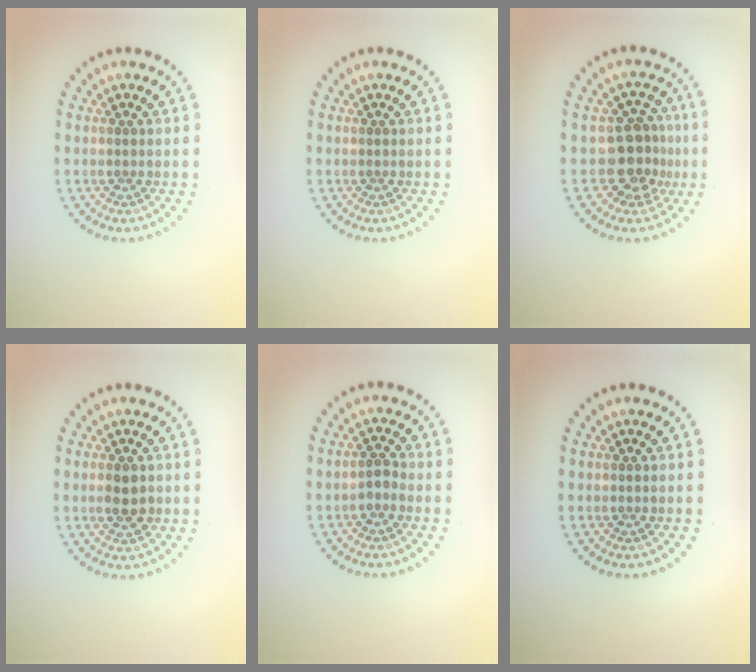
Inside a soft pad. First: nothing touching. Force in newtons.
{"total": 0.0}
{"total": 3.8, "press": 3.4, "slide": 1.7}
{"total": 2.2, "press": 2.2, "slide": 0.2}
{"total": 1.0, "press": 0.9, "slide": 0.5}
{"total": 0.0}